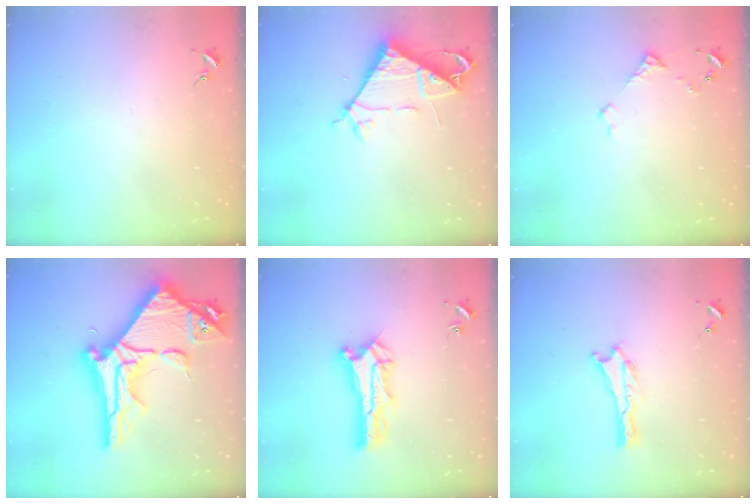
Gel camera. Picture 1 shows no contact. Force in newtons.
{"total": 7.3, "press": 7.3, "slide": 0.8}
{"total": 3.5, "press": 3.5, "slide": 0.4}
{"total": 15.4, "press": 15.3, "slide": 1.5}
{"total": 2.7, "press": 2.7, "slide": 0.3}
{"total": 0.0}